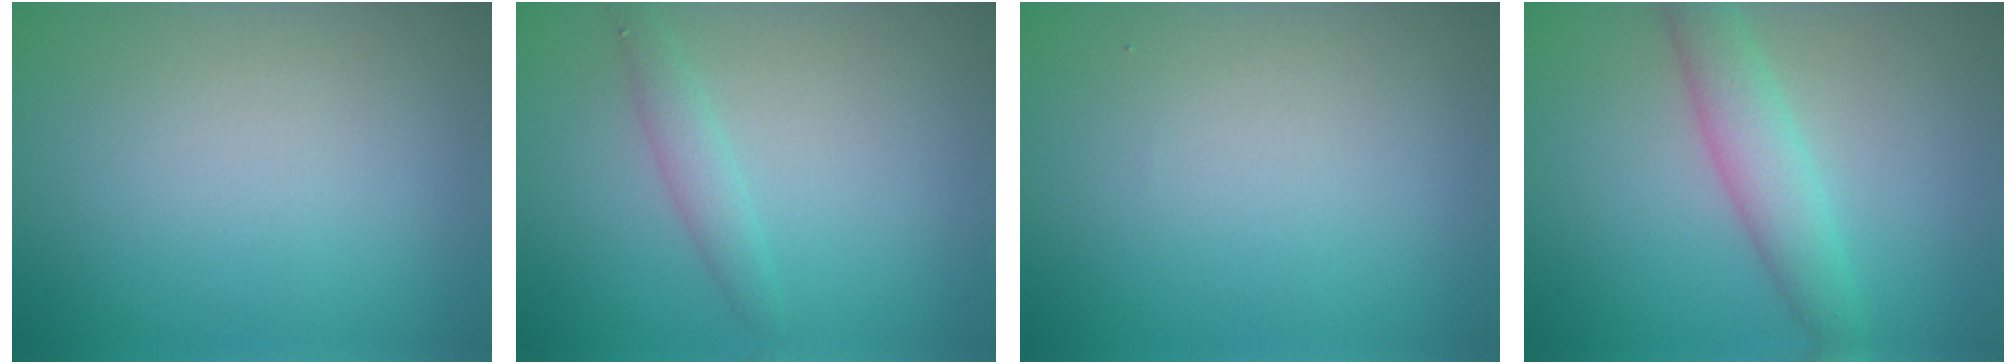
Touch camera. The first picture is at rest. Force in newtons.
{"total": 1.6, "press": 1.6, "slide": 0.0}
{"total": 0.0}
{"total": 3.9, "press": 3.9, "slide": 0.0}